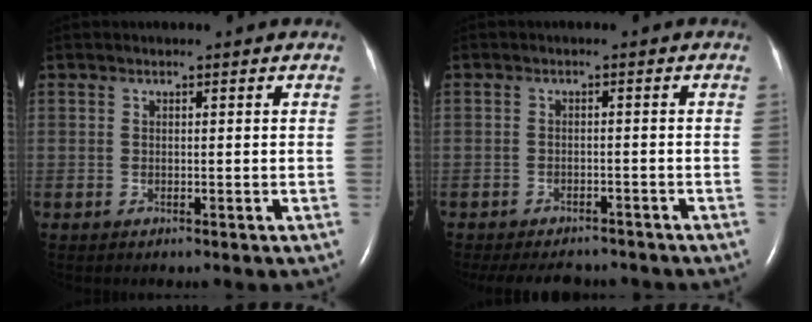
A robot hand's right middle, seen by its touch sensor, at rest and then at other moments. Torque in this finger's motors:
{"motor_torque": [0.34, -0.38, 0.03, 0.04]}